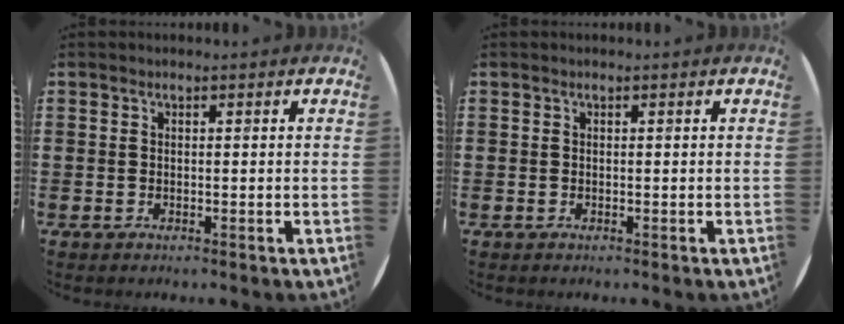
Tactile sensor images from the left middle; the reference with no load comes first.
{"total": 0.0}